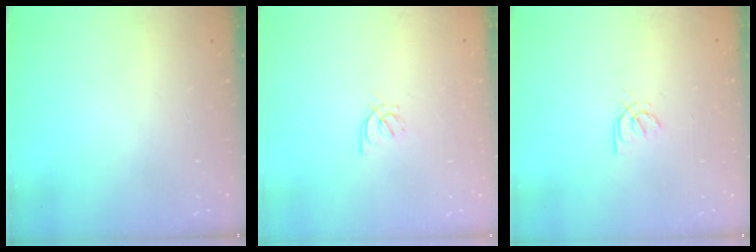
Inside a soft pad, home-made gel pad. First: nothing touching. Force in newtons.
{"total": 2.4, "press": 2.3, "slide": 0.6}
{"total": 2.1, "press": 2.1, "slide": 0.6}